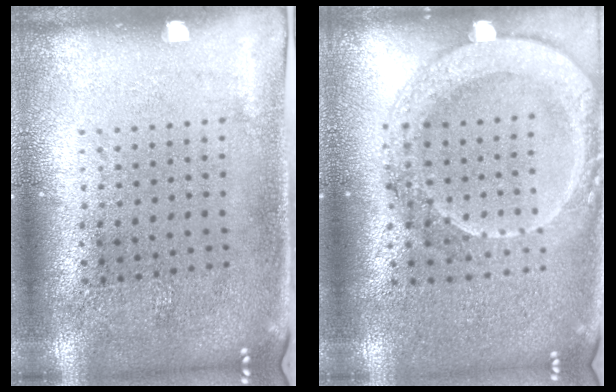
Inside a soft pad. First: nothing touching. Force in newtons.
{"total": 1.9, "press": 1.8, "slide": 0.6}